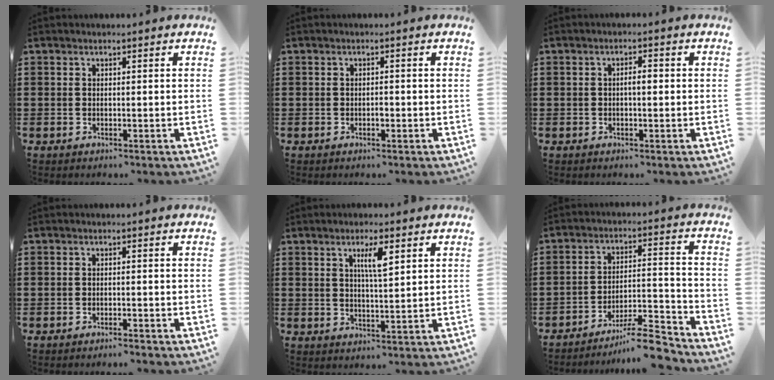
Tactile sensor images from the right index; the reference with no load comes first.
{"total": 1.0, "force": [-0.4, 0.4, 0.8], "torque": [-0.015, -0.003, -0.006]}
{"total": 1.9, "force": [-0.1, 0.6, 1.9], "torque": [-0.034, 0.002, -0.004]}
{"total": 0.9, "force": [-0.9, -0.1, 0.2], "torque": [-0.006, 0.000, -0.018]}
{"total": 4.3, "force": [1.9, 0.8, 3.8], "torque": [-0.071, 0.003, 0.028]}
{"total": 8.9, "force": [-7.9, 0.8, 4.0], "torque": [-0.053, 0.020, -0.147]}